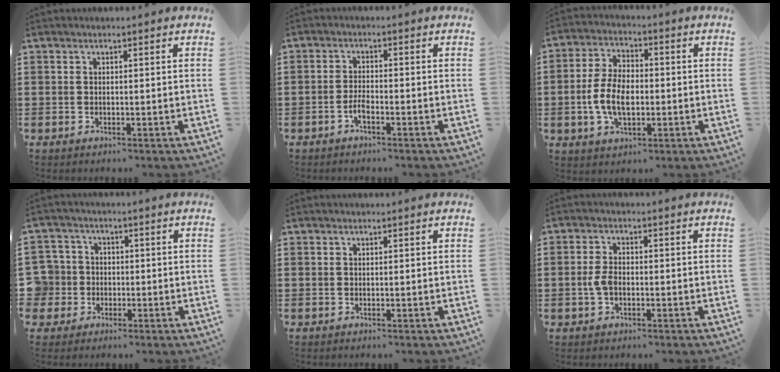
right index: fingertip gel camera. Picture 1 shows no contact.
{"total": 2.4, "force": [-1.4, 0.4, 1.9], "torque": [-0.051, -0.007, -0.030]}
{"total": 7.8, "force": [-1.2, 4.5, 6.2], "torque": [-0.143, 0.004, -0.029]}
{"total": 5.0, "force": [-1.1, 4.8, 0.6], "torque": [-0.055, 0.002, -0.028]}
{"total": 0.0}
{"total": 3.1, "force": [-0.8, 1.7, 2.6], "torque": [-0.071, -0.008, -0.019]}